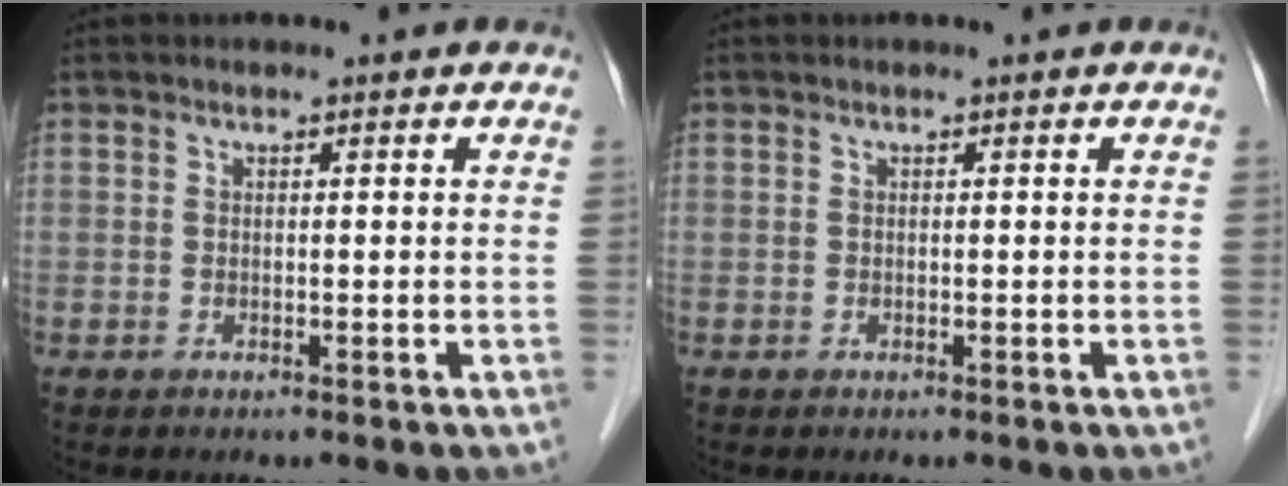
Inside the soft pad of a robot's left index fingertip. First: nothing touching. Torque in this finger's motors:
{"motor_torque": [0.01, 0.00, -0.03, -0.01]}